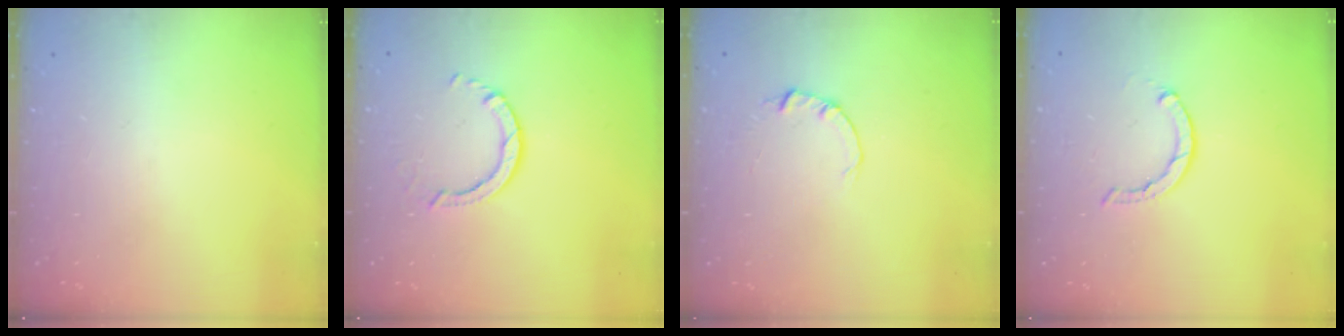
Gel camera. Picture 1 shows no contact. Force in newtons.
{"total": 3.0, "press": 3.0, "slide": 0.4}
{"total": 2.0, "press": 2.0, "slide": 0.3}
{"total": 1.6, "press": 1.5, "slide": 0.4}